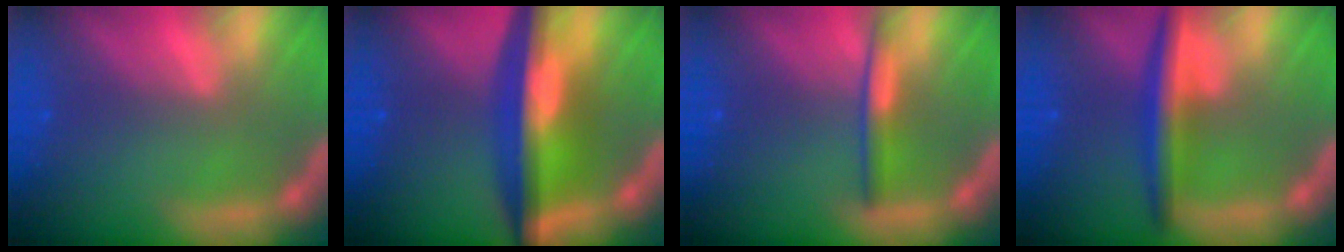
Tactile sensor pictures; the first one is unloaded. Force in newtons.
{"total": 9.6}
{"total": 2.4}
{"total": 4.5}